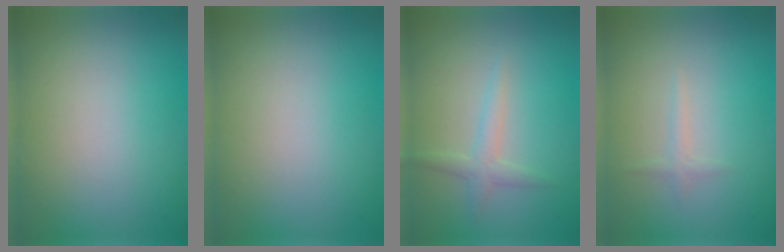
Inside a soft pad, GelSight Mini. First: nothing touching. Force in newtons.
{"total": 0.0}
{"total": 1.7, "press": 1.7, "slide": 0.1}
{"total": 0.8, "press": 0.8, "slide": 0.1}